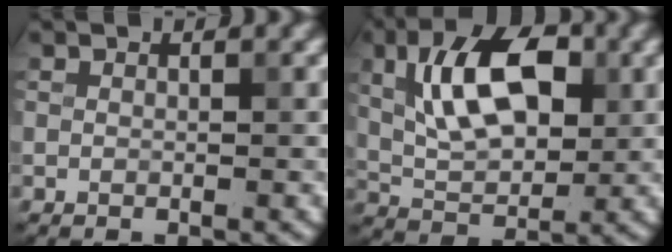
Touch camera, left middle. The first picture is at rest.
{"total": 8.3, "force": [2.0, 4.3, 6.8], "torque": [-0.114, 0.014, 0.030]}